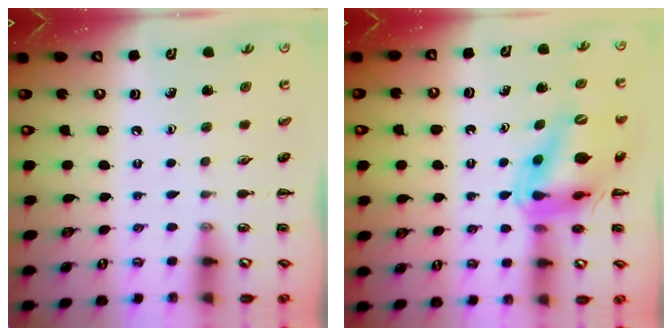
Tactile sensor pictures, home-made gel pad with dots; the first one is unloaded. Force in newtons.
{"total": 15.6, "press": 14.9, "slide": 4.5}